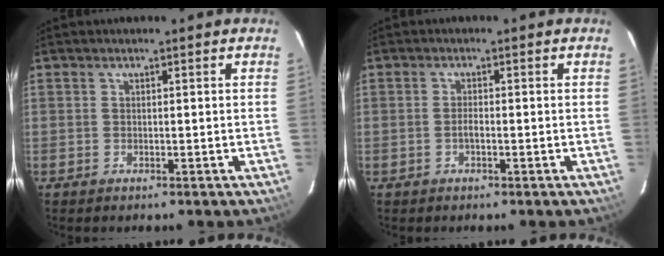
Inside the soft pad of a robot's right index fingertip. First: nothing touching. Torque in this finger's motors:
{"motor_torque": [0.38, -0.19, 0.19, 0.04]}